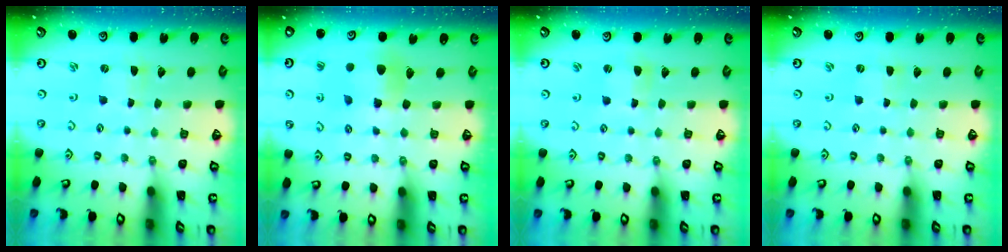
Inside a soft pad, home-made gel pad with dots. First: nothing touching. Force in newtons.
{"total": 7.4, "press": 7.4, "slide": 0.4}
{"total": 2.1, "press": 2.1, "slide": 0.3}
{"total": 1.1, "press": 1.0, "slide": 0.4}